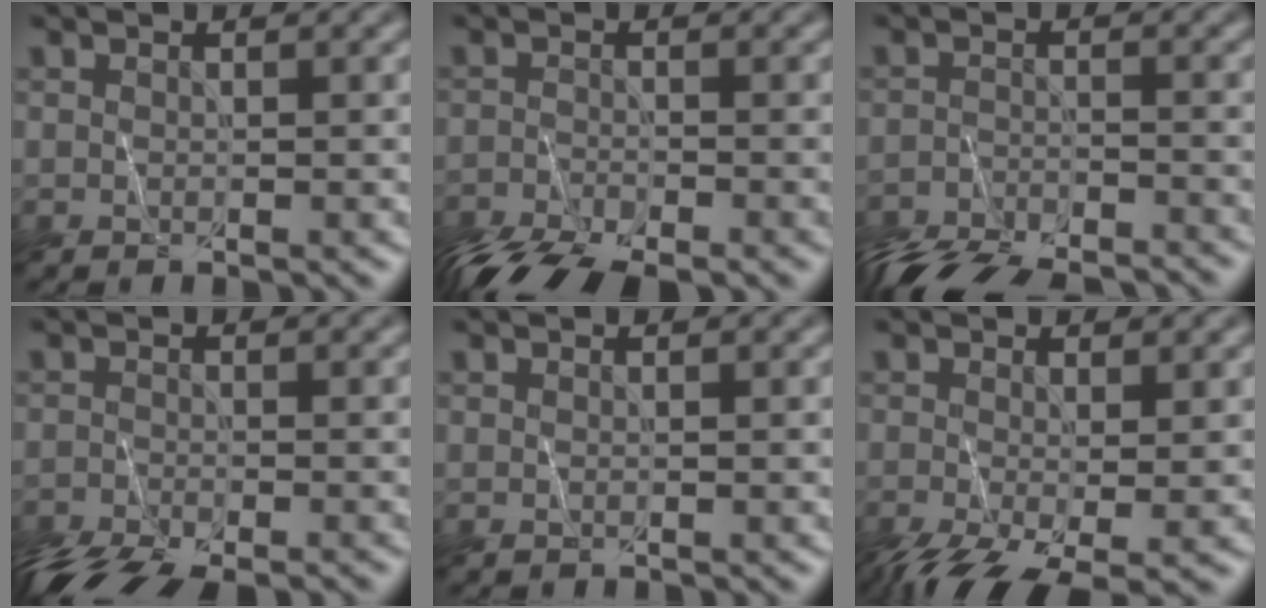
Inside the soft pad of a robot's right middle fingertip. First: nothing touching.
{"total": 6.3, "force": [-5.1, 1.8, 3.3], "torque": [-0.063, -0.026, -0.100]}
{"total": 8.7, "force": [-8.3, 1.6, 2.2], "torque": [-0.042, -0.028, -0.142]}
{"total": 7.8, "force": [-6.3, 2.6, 3.8], "torque": [-0.072, -0.037, -0.103]}
{"total": 0.0}
{"total": 6.3, "force": [-3.3, 2.6, 4.7], "torque": [-0.107, -0.027, -0.056]}